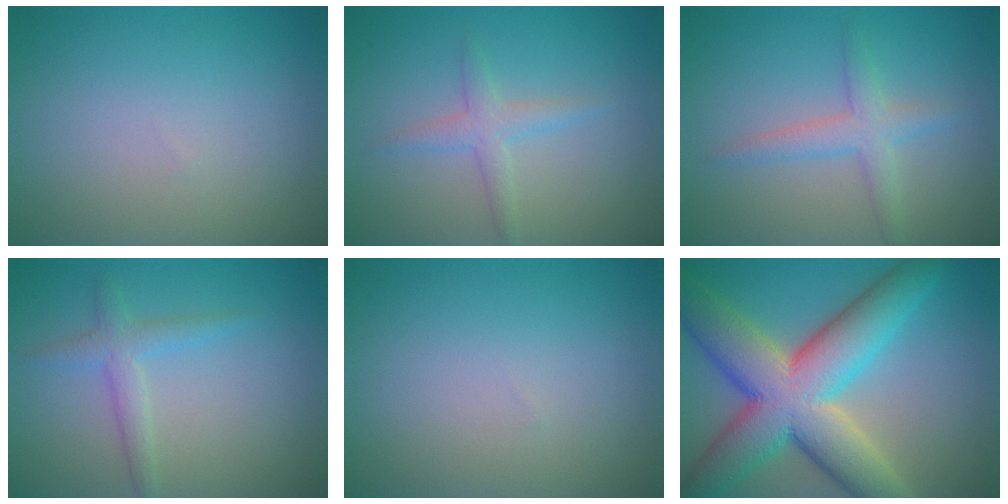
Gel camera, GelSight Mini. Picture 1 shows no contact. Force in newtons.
{"total": 2.0, "press": 2.0, "slide": 0.1}
{"total": 2.5, "press": 2.5, "slide": 0.2}
{"total": 2.3, "press": 2.3, "slide": 0.1}
{"total": 0.0}
{"total": 12.6, "press": 12.6, "slide": 0.4}